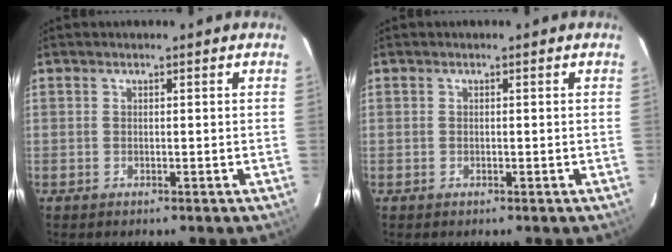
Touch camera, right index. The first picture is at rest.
{"total": 0.0}